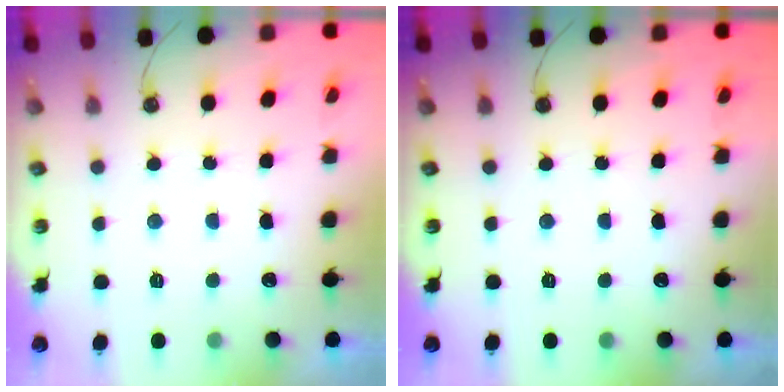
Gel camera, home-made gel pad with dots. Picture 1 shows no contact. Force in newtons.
{"total": 0.0}